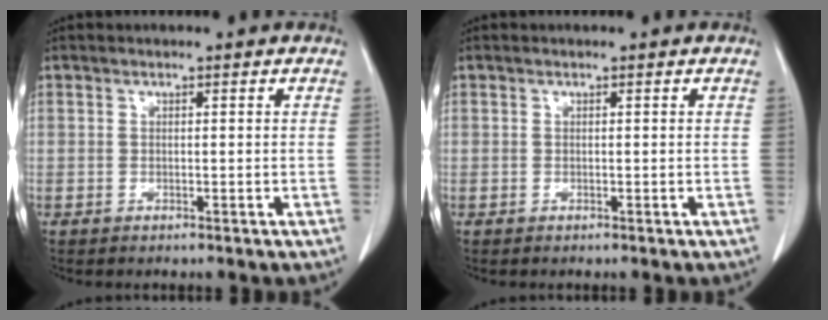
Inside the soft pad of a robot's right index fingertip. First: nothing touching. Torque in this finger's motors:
{"motor_torque": [-0.02, -0.02, 0.01, 0.01]}